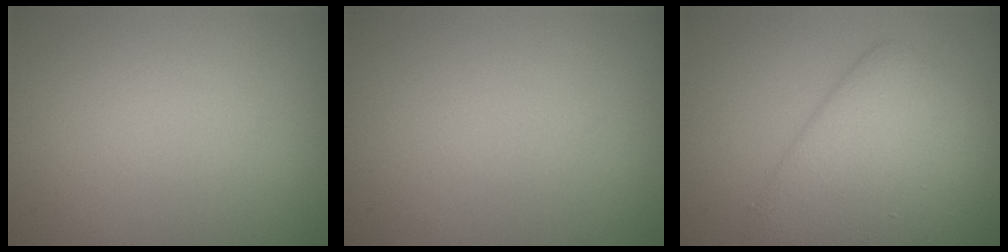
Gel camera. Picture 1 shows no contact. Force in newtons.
{"total": 0.0}
{"total": 6.6, "press": 6.6, "slide": 0.1}